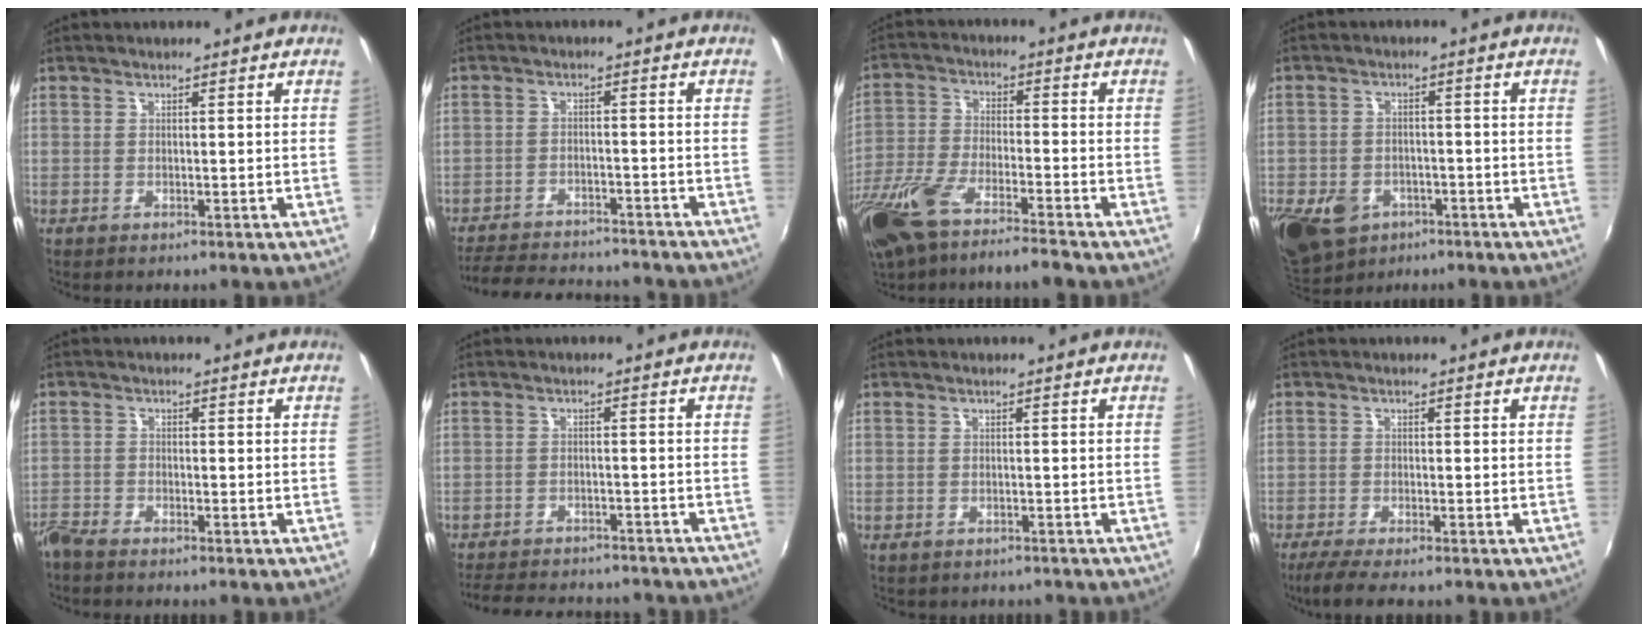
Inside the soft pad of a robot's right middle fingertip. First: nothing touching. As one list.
[{"total": 16.8, "force": [-14.8, 4.4, 6.7], "torque": [-0.142, -0.012, -0.208]}, {"total": 16.0, "force": [-12.0, 3.0, 10.2], "torque": [-0.225, -0.046, -0.221]}, {"total": 15.4, "force": [-7.8, 10.8, 7.7], "torque": [-0.211, -0.023, -0.124]}, {"total": 4.2, "force": [-3.8, 1.1, 1.4], "torque": [-0.043, -0.016, -0.078]}, {"total": 17.4, "force": [-15.0, 5.4, 6.9], "torque": [-0.147, -0.009, -0.199]}, {"total": 1.9, "force": [-1.6, 0.9, 0.6], "torque": [-0.017, -0.007, -0.018]}, {"total": 4.8, "force": [-3.8, 0.1, 2.9], "torque": [-0.071, -0.022, -0.070]}]